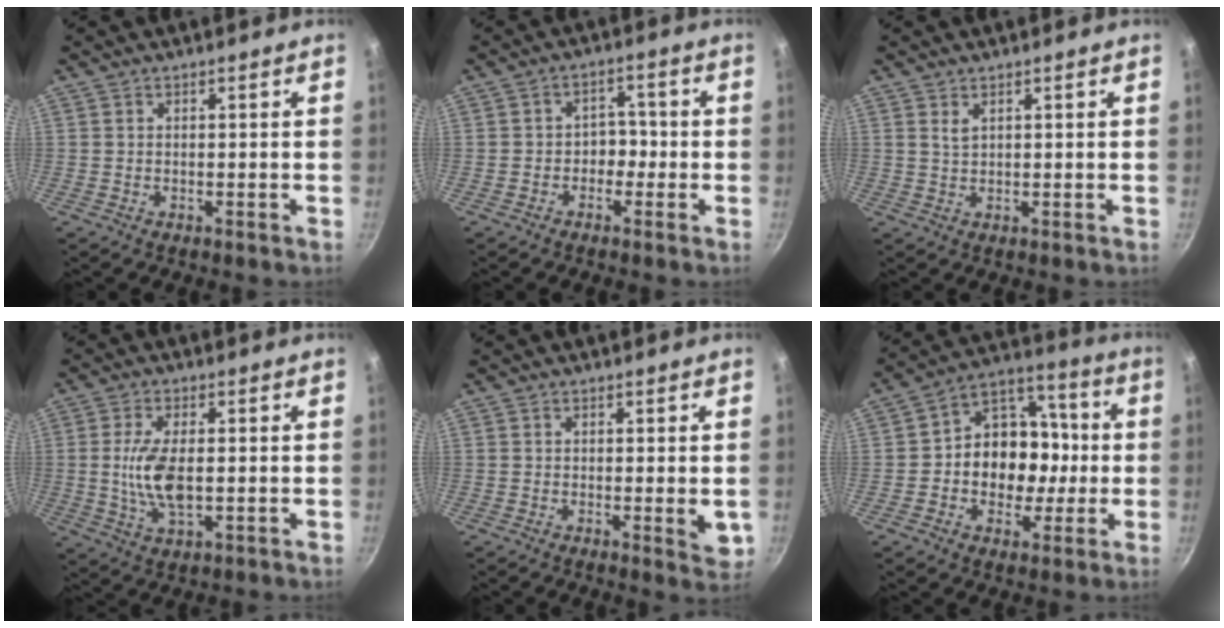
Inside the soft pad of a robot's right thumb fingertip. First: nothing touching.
{"total": 3.9, "force": [-1.3, 3.1, 2.0], "torque": [0.009, 0.022, -0.025]}
{"total": 1.6, "force": [0.9, 0.7, 1.1], "torque": [-0.020, -0.005, 0.018]}
{"total": 8.8, "force": [-0.2, 4.0, 7.8], "torque": [-0.154, -0.005, -0.005]}
{"total": 3.8, "force": [-0.3, 1.1, 3.6], "torque": [-0.047, -0.014, -0.006]}
{"total": 15.3, "force": [-1.5, 12.2, 9.1], "torque": [-0.090, 0.036, -0.037]}